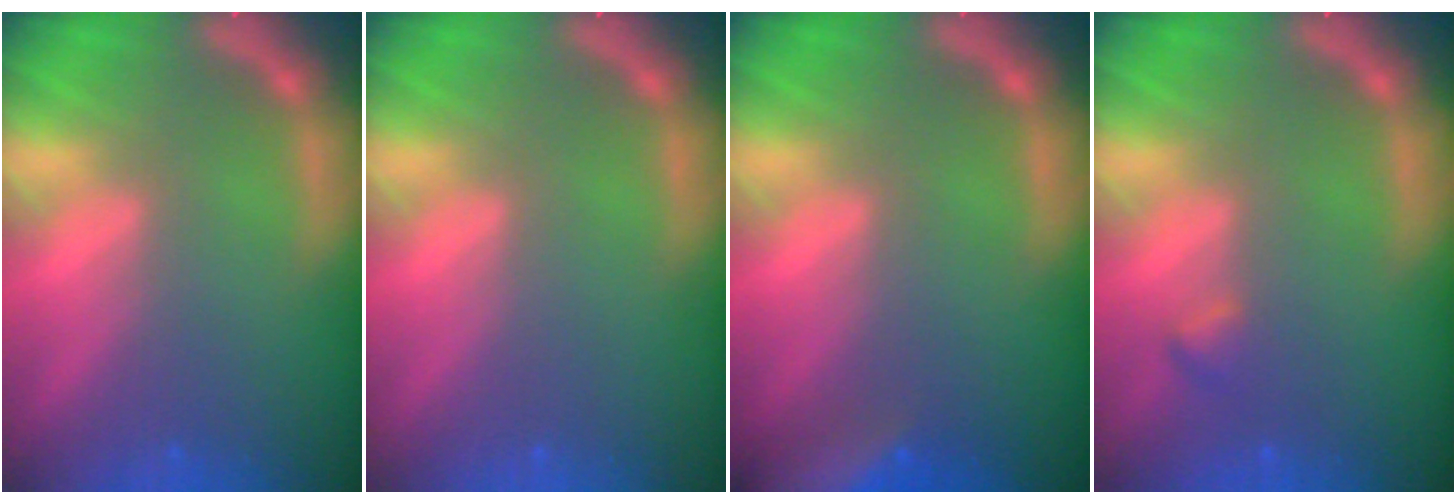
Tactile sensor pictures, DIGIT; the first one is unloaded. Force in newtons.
{"total": 0.0}
{"total": 8.9}
{"total": 0.9}